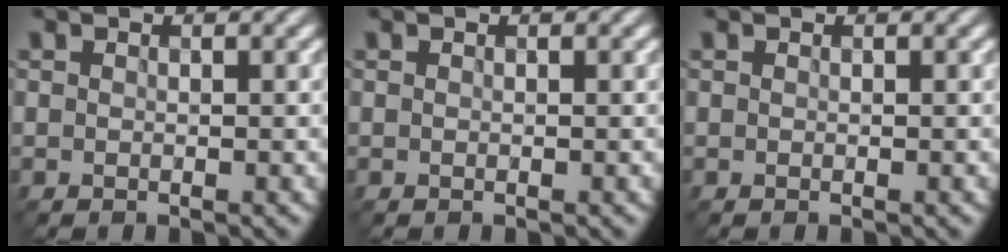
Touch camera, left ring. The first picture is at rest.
{"total": 0.0}
{"total": 0.0}